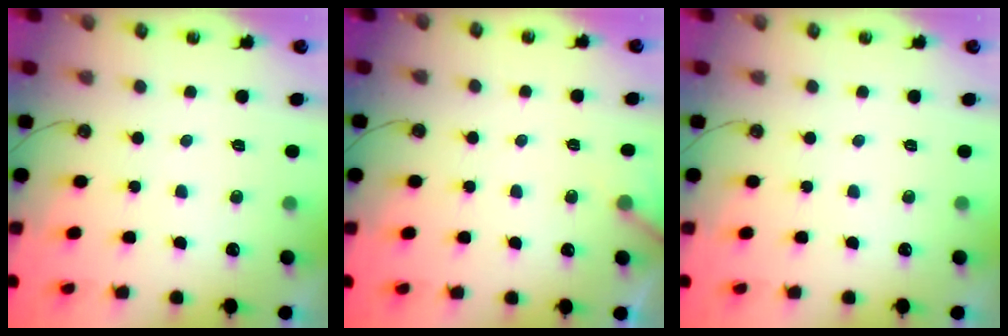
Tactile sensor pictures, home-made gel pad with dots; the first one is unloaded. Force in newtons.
{"total": 3.2, "press": 3.2, "slide": 0.2}
{"total": 0.0}